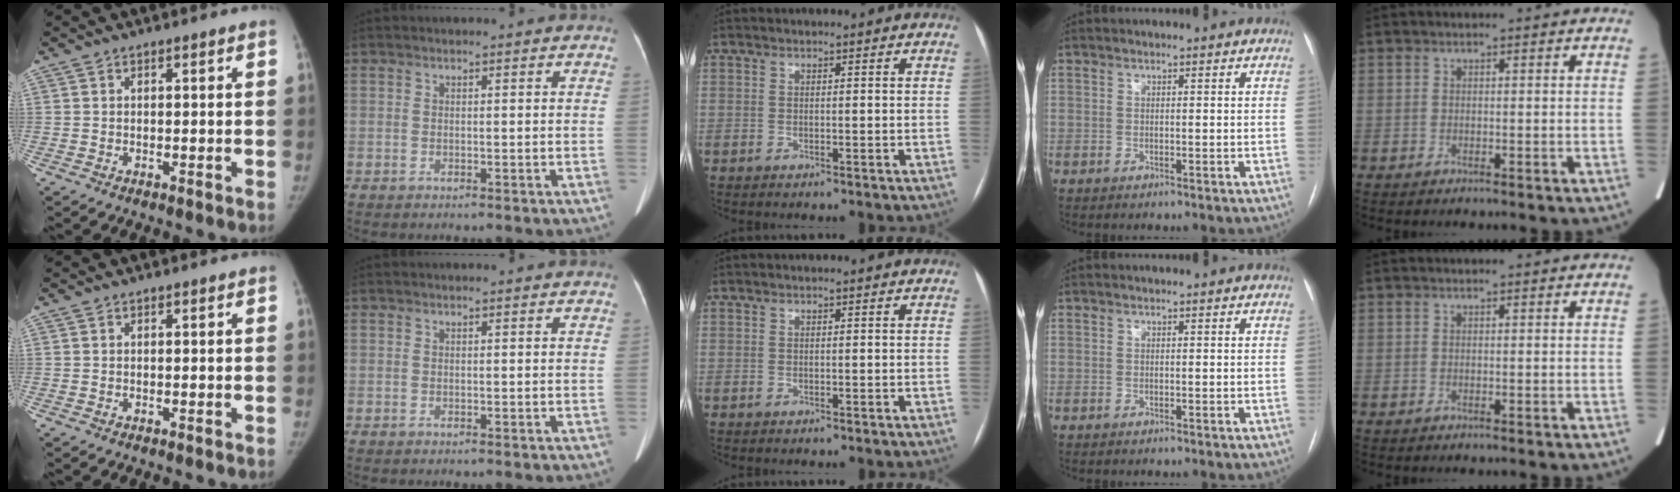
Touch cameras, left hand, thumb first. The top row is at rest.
{}